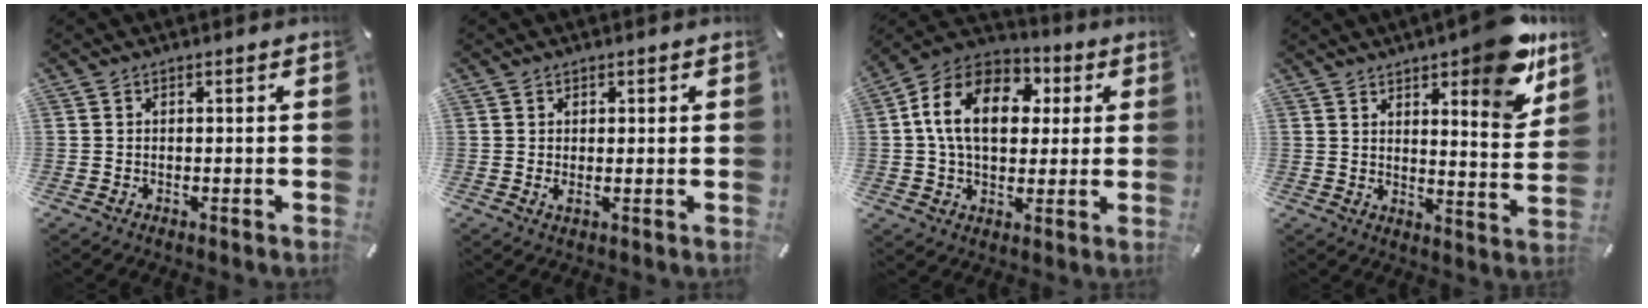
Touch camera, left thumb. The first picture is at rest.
{"total": 1.5, "force": [0.2, 0.7, 1.3], "torque": [-0.017, -0.003, 0.001]}
{"total": 16.0, "force": [3.1, 11.3, 10.8], "torque": [-0.224, 0.005, 0.051]}
{"total": 11.5, "force": [8.8, 3.2, 6.7], "torque": [-0.072, -0.074, 0.149]}